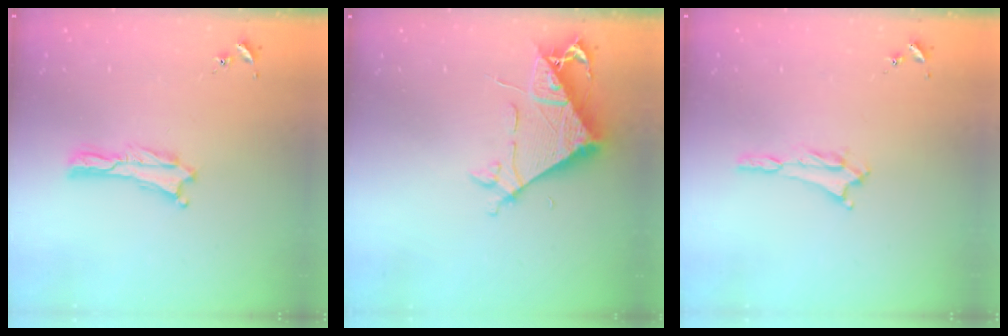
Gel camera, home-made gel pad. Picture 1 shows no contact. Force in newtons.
{"total": 7.4, "press": 7.4, "slide": 0.8}
{"total": 1.9, "press": 1.8, "slide": 0.3}